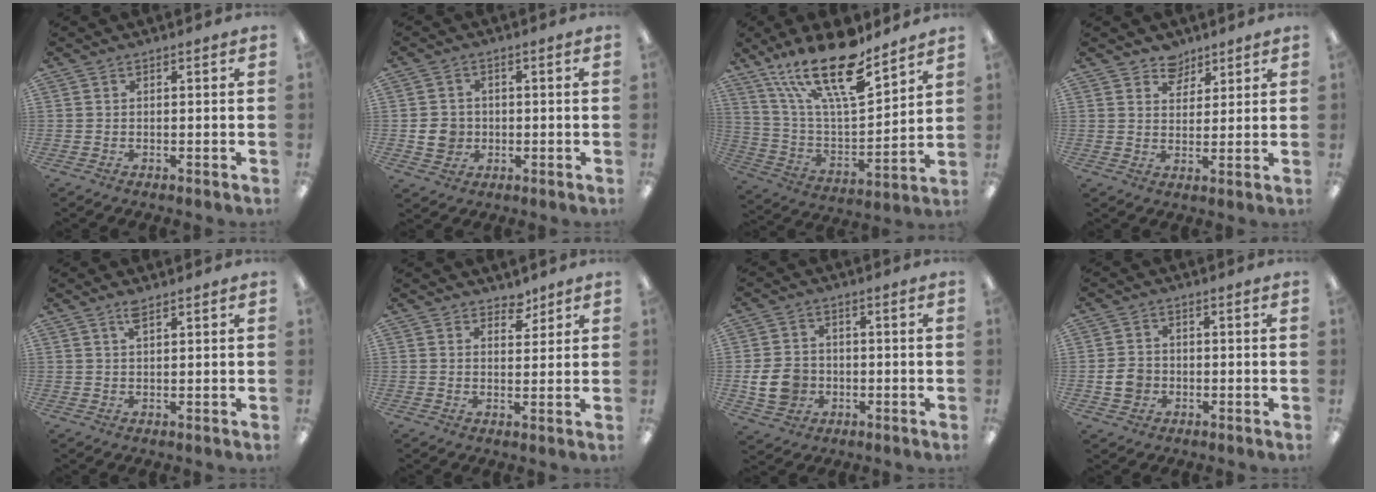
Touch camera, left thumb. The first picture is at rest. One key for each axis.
{"total": 5.5, "fx": -0.8, "fy": 5.1, "fz": 1.9, "tx": -0.035, "ty": 0.009, "tz": -0.013}
{"total": 23.1, "fx": 16.0, "fy": 7.5, "fz": 14.9, "tx": -0.271, "ty": -0.098, "tz": 0.273}
{"total": 5.5, "fx": 4.2, "fy": 3.4, "fz": 0.3, "tx": -0.002, "ty": -0.023, "tz": 0.076}
{"total": 2.8, "fx": 1.9, "fy": 0.9, "fz": 1.8, "tx": -0.032, "ty": -0.001, "tz": 0.033}
{"total": 3.9, "fx": 3.2, "fy": 2.1, "fz": 0.8, "tx": 0.002, "ty": -0.021, "tz": 0.056}
{"total": 8.8, "fx": -1.9, "fy": 7.3, "fz": 4.6, "tx": -0.104, "ty": 0.014, "tz": -0.033}
{"total": 5.0, "fx": -1.1, "fy": 4.2, "fz": 2.4, "tx": -0.047, "ty": 0.007, "tz": -0.019}